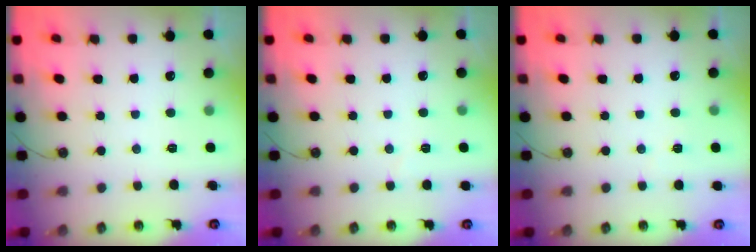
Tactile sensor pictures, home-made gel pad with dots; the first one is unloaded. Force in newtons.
{"total": 2.8, "press": 2.7, "slide": 0.8}
{"total": 2.0, "press": 1.7, "slide": 0.9}